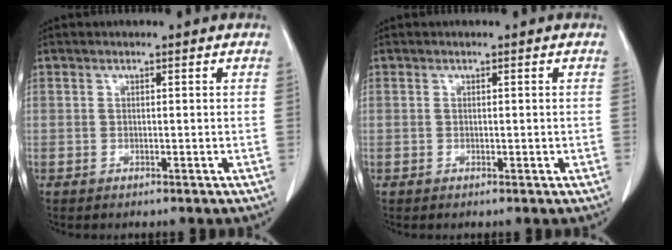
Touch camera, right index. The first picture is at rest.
{"total": 0.0}